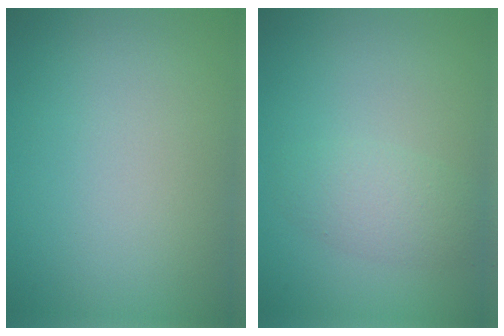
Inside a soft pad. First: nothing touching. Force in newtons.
{"total": 2.4, "press": 2.4, "slide": 0.1}